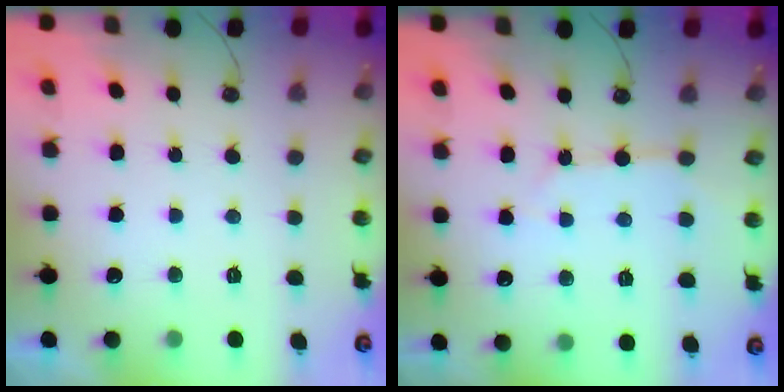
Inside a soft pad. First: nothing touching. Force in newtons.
{"total": 3.7, "press": 3.6, "slide": 0.5}